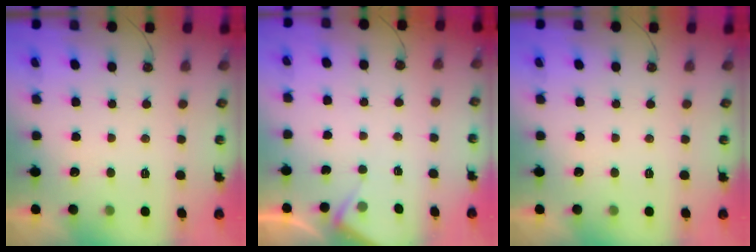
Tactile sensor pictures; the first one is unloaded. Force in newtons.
{"total": 4.6, "press": 4.6, "slide": 0.6}
{"total": 0.0}